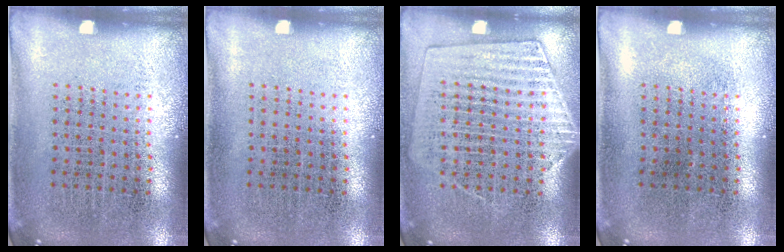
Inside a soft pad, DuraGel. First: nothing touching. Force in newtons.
{"total": 0.0}
{"total": 1.4, "press": 1.3, "slide": 0.5}
{"total": 0.0}